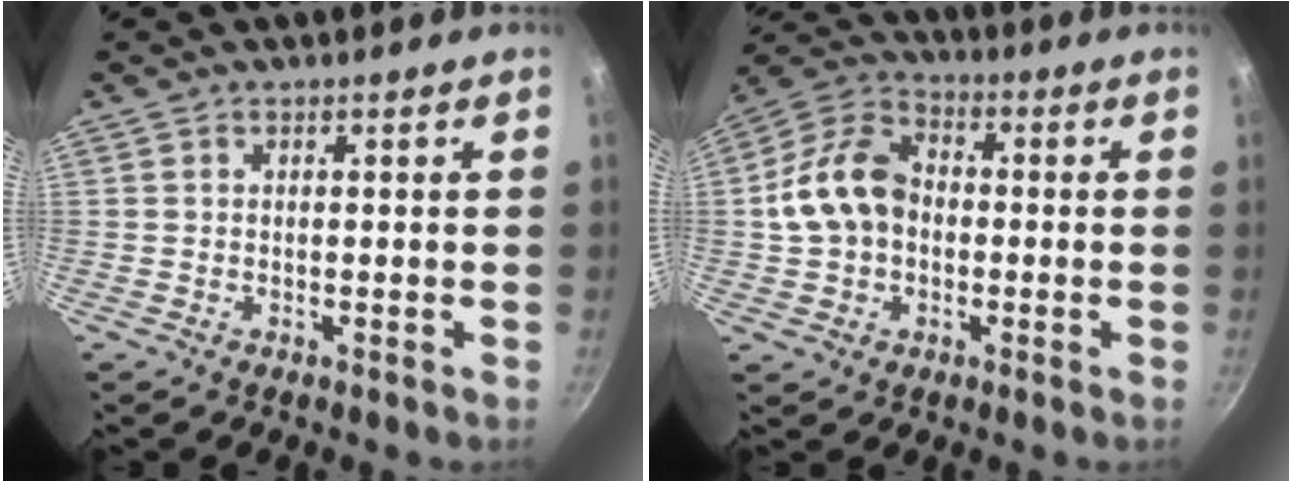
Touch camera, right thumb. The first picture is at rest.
{"total": 12.3, "force": [-0.4, 9.2, 8.2], "torque": [-0.131, 0.031, -0.023]}